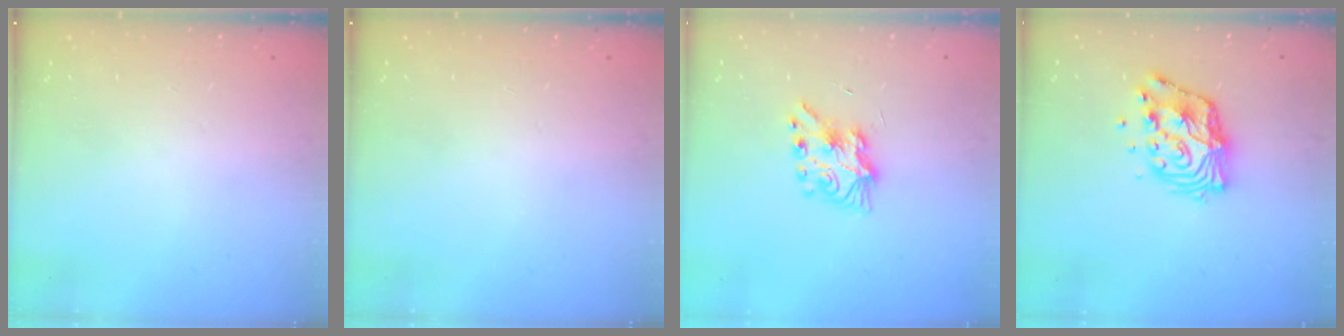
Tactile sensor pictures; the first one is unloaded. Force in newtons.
{"total": 0.0}
{"total": 7.6, "press": 7.6, "slide": 0.6}
{"total": 12.3, "press": 12.3, "slide": 1.1}